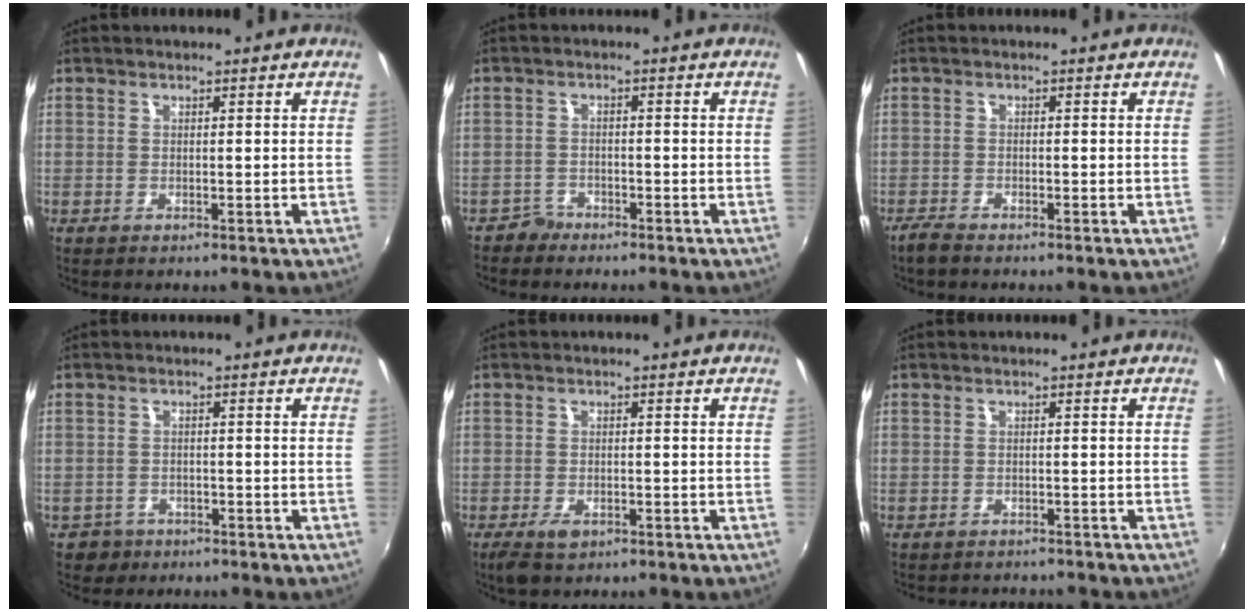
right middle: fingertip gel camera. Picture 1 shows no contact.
{"total": 2.5, "force": [-2.2, 1.2, -0.3], "torque": [0.001, 0.005, -0.044]}
{"total": 2.4, "force": [-2.2, 0.4, 1.1], "torque": [-0.033, -0.006, -0.043]}
{"total": 3.3, "force": [-2.1, 2.5, 0.3], "torque": [-0.018, 0.002, -0.034]}
{"total": 3.9, "force": [-2.5, 2.0, 2.3], "torque": [-0.056, -0.012, -0.045]}
{"total": 4.3, "force": [-4.0, 1.1, 1.0], "torque": [-0.028, -0.006, -0.056]}